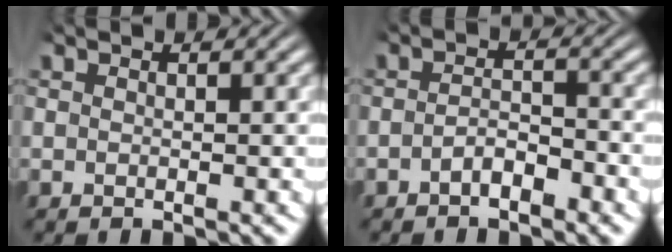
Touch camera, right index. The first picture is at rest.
{"total": 2.3, "force": [-1.9, 0.9, 0.9], "torque": [-0.009, -0.006, -0.035]}